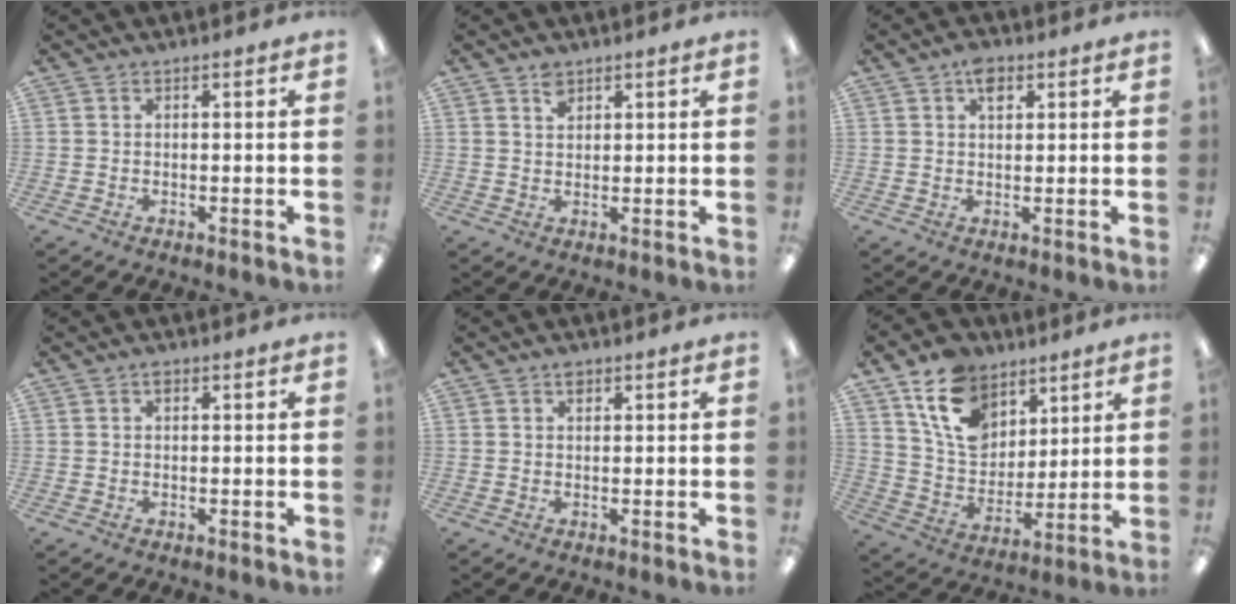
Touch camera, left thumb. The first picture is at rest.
{"total": 2.8, "force": [2.0, 1.6, 1.1], "torque": [-0.017, -0.005, 0.036]}
{"total": 3.8, "force": [1.9, 2.2, 2.5], "torque": [-0.031, -0.004, 0.028]}
{"total": 1.2, "force": [0.5, 0.7, 0.9], "torque": [-0.011, 0.001, 0.005]}
{"total": 1.4, "force": [0.8, 0.9, 0.8], "torque": [-0.009, -0.001, 0.013]}
{"total": 15.9, "force": [9.1, 11.0, 6.9], "torque": [-0.124, -0.037, 0.175]}